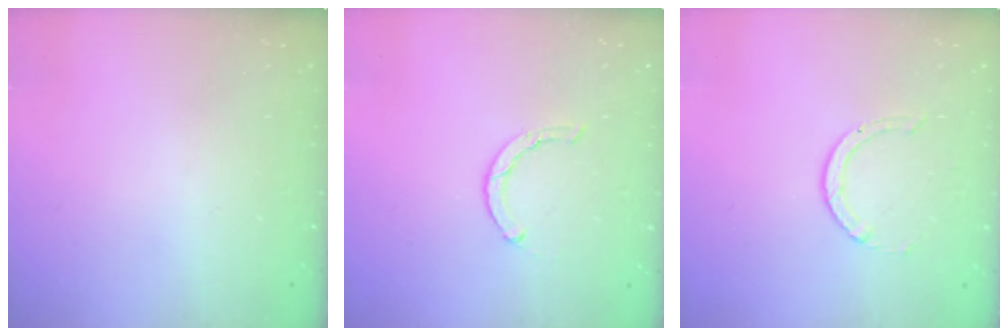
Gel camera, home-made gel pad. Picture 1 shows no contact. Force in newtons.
{"total": 0.7, "press": 0.6, "slide": 0.2}
{"total": 2.0, "press": 2.0, "slide": 0.2}